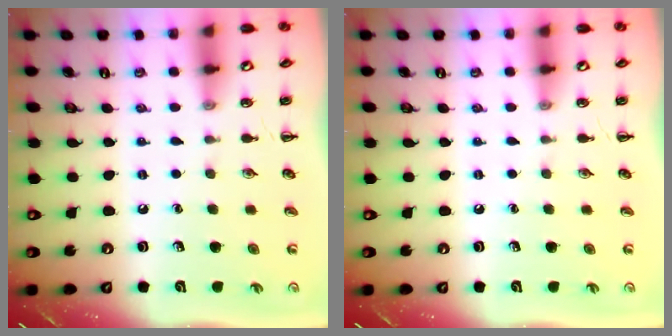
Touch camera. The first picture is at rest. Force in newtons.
{"total": 0.0}